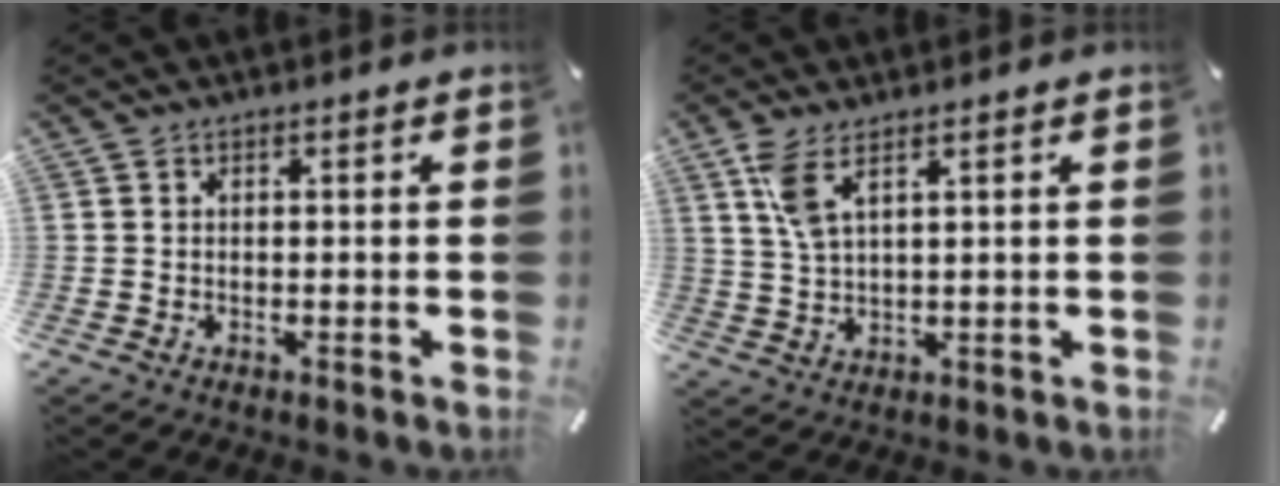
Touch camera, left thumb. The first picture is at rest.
{"total": 5.7, "force": [2.9, 1.8, 4.6], "torque": [-0.106, -0.004, 0.050]}